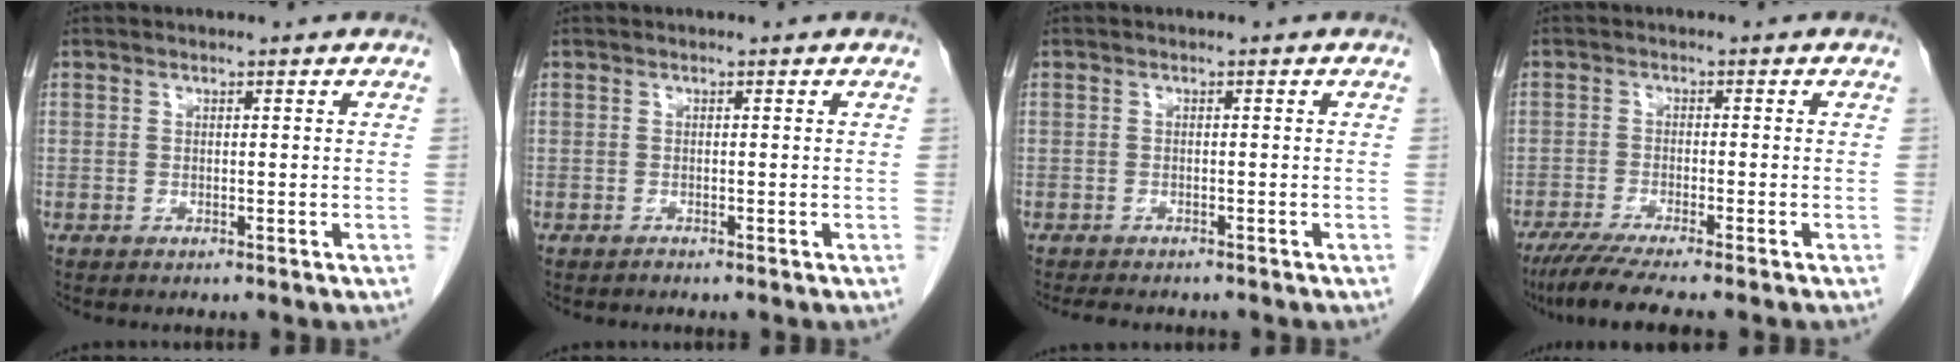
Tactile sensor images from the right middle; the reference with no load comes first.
{"total": 0.0}
{"total": 3.8, "force": [-3.3, 1.1, 1.5], "torque": [-0.024, -0.007, -0.043]}
{"total": 6.9, "force": [-5.6, -0.5, 4.1], "torque": [-0.063, -0.020, -0.094]}